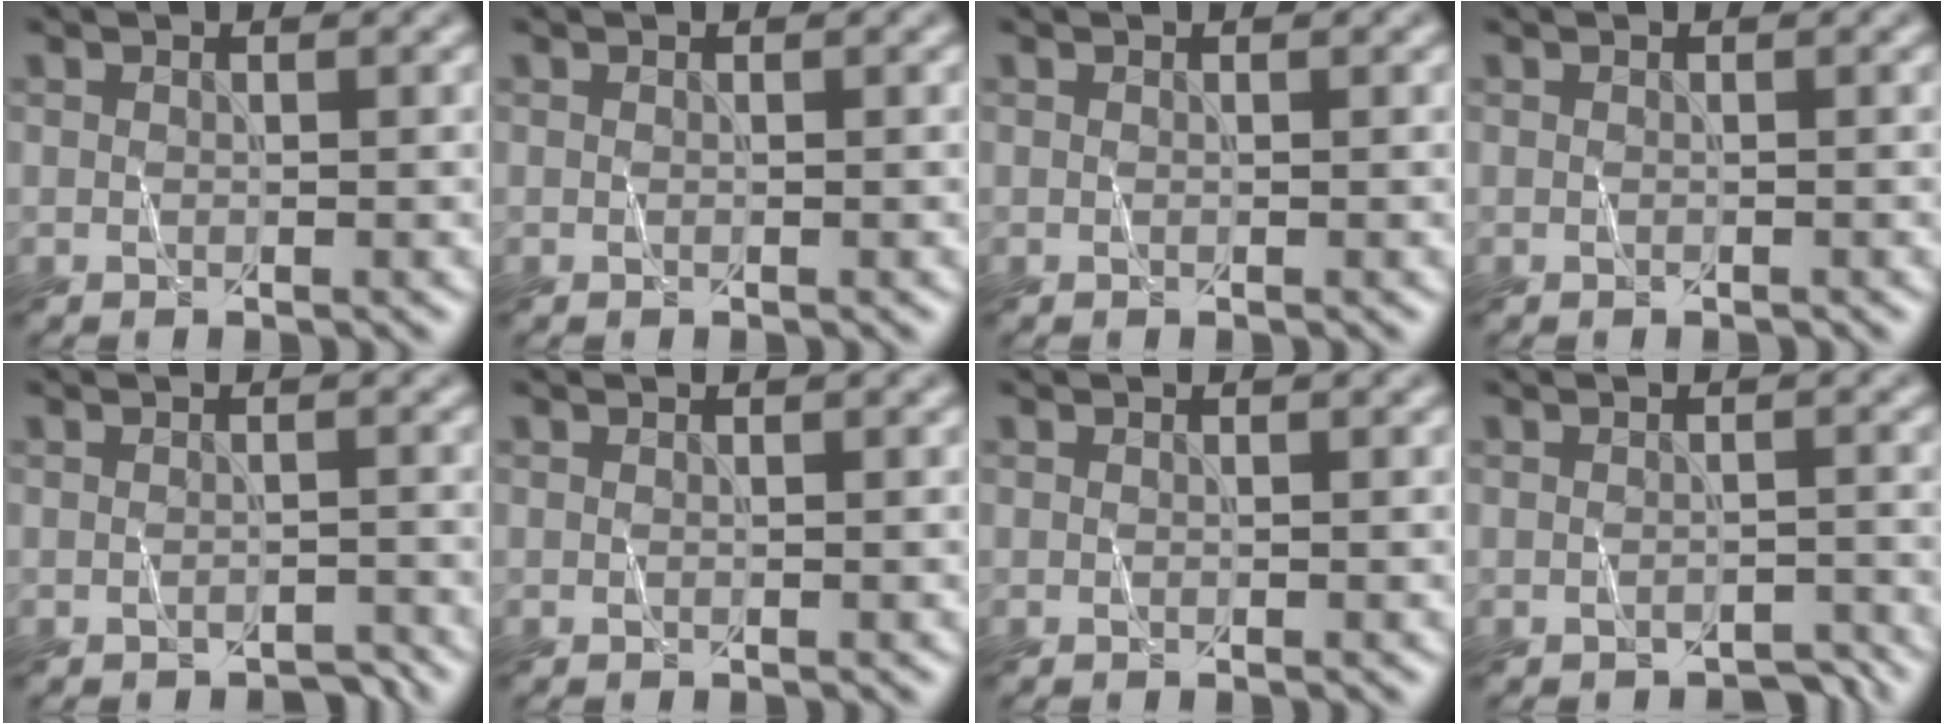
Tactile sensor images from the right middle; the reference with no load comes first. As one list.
[{"total": 0.0}, {"total": 0.0}, {"total": 0.0}, {"total": 1.1, "force": [-1.1, 0.1, 0.2], "torque": [-0.003, -0.003, -0.016]}, {"total": 0.0}, {"total": 0.0}, {"total": 1.5, "force": [-1.4, 0.3, 0.3], "torque": [-0.004, -0.002, -0.019]}]